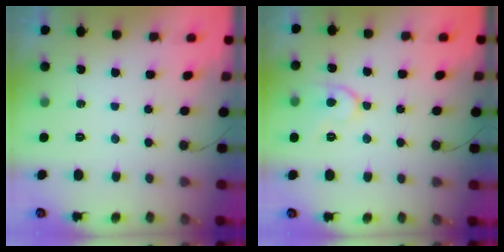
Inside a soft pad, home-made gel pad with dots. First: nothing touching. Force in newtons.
{"total": 8.7, "press": 8.7, "slide": 0.8}